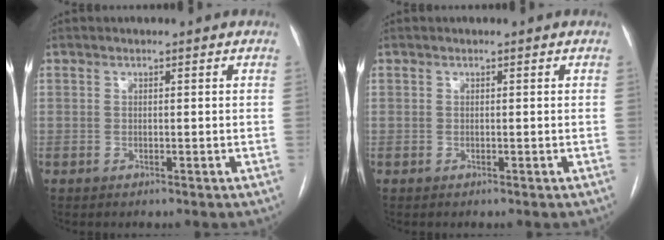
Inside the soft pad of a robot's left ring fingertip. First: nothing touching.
{"total": 0.0}